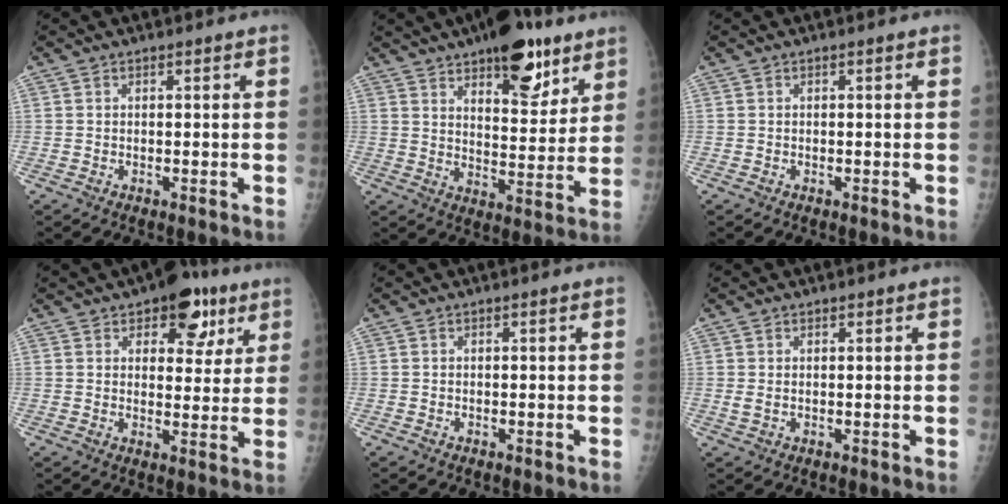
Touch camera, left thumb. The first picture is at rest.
{"total": 16.0, "force": [10.1, 6.4, 10.7], "torque": [-0.108, -0.052, 0.150]}
{"total": 0.0}
{"total": 10.6, "force": [5.8, 5.9, 6.6], "torque": [-0.045, -0.020, 0.076]}
{"total": 0.0}
{"total": 1.5, "force": [0.6, 1.0, 1.0], "torque": [-0.021, -0.005, 0.016]}